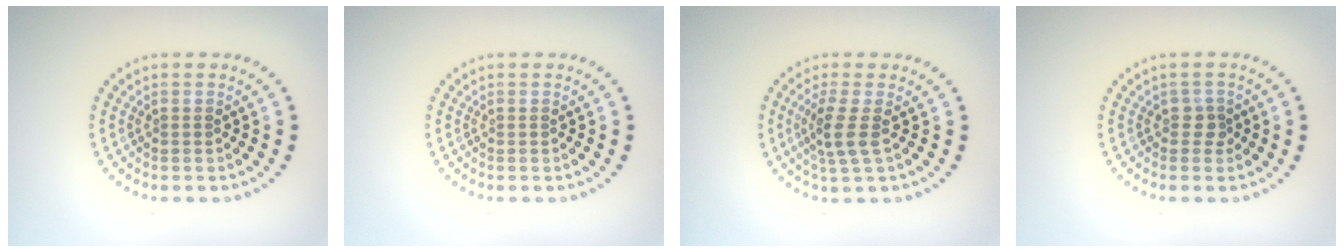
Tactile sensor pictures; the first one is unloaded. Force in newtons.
{"total": 0.0}
{"total": 2.7, "press": 2.1, "slide": 1.7}
{"total": 1.2, "press": 1.0, "slide": 0.6}